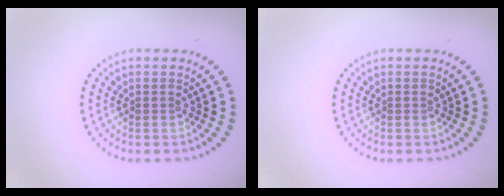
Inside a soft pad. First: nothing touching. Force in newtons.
{"total": 0.0}